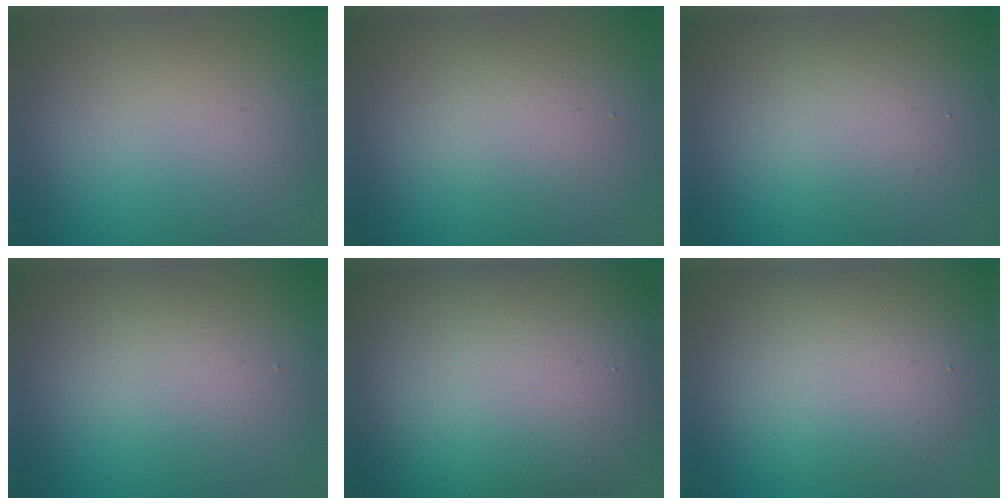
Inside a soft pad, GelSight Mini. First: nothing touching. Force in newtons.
{"total": 1.9, "press": 1.9, "slide": 0.1}
{"total": 2.1, "press": 2.1, "slide": 0.1}
{"total": 1.9, "press": 1.9, "slide": 0.0}
{"total": 16.5, "press": 16.4, "slide": 1.1}
{"total": 5.7, "press": 5.7, "slide": 0.4}